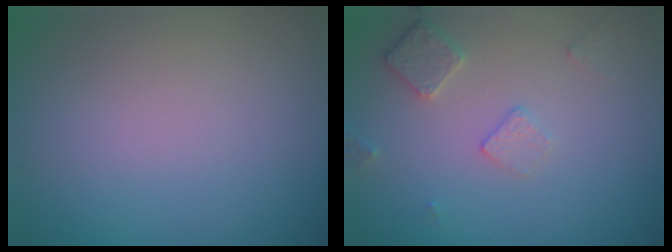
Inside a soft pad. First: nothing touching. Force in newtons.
{"total": 2.1, "press": 2.1, "slide": 0.3}